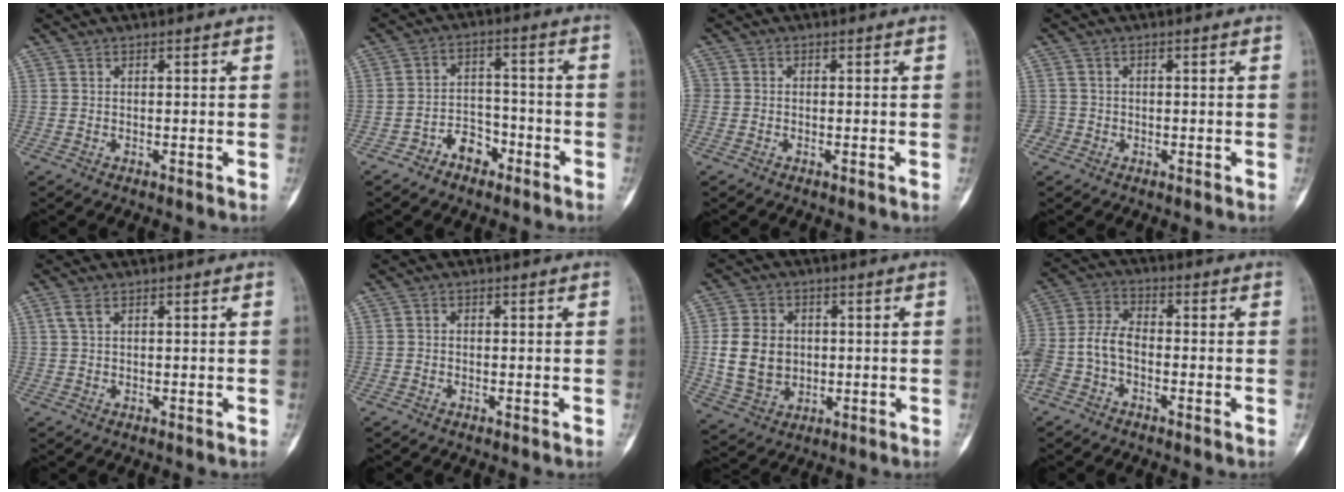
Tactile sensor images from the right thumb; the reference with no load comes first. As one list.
[{"total": 6.3, "force": [-3.8, 4.2, 2.8], "torque": [-0.022, 0.044, -0.065]}, {"total": 1.3, "force": [-0.4, 1.1, 0.6], "torque": [-0.009, 0.002, -0.013]}, {"total": 1.9, "force": [-0.5, 1.8, -0.2], "torque": [0.017, 0.009, -0.013]}, {"total": 1.7, "force": [0.8, 0.7, 1.3], "torque": [-0.037, 0.010, 0.022]}, {"total": 0.5, "force": [-0.2, 0.4, 0.2], "torque": [-0.002, 0.002, -0.010]}, {"total": 10.5, "force": [0.2, 8.5, 6.2], "torque": [-0.092, -0.001, 0.014]}, {"total": 9.0, "force": [-2.8, 5.7, 6.4], "torque": [-0.141, 0.030, -0.060]}]